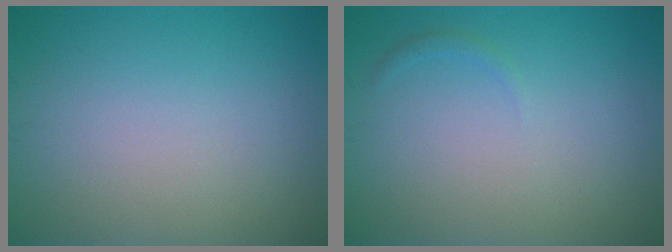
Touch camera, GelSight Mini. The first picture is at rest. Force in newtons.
{"total": 0.6, "press": 0.6, "slide": 0.0}